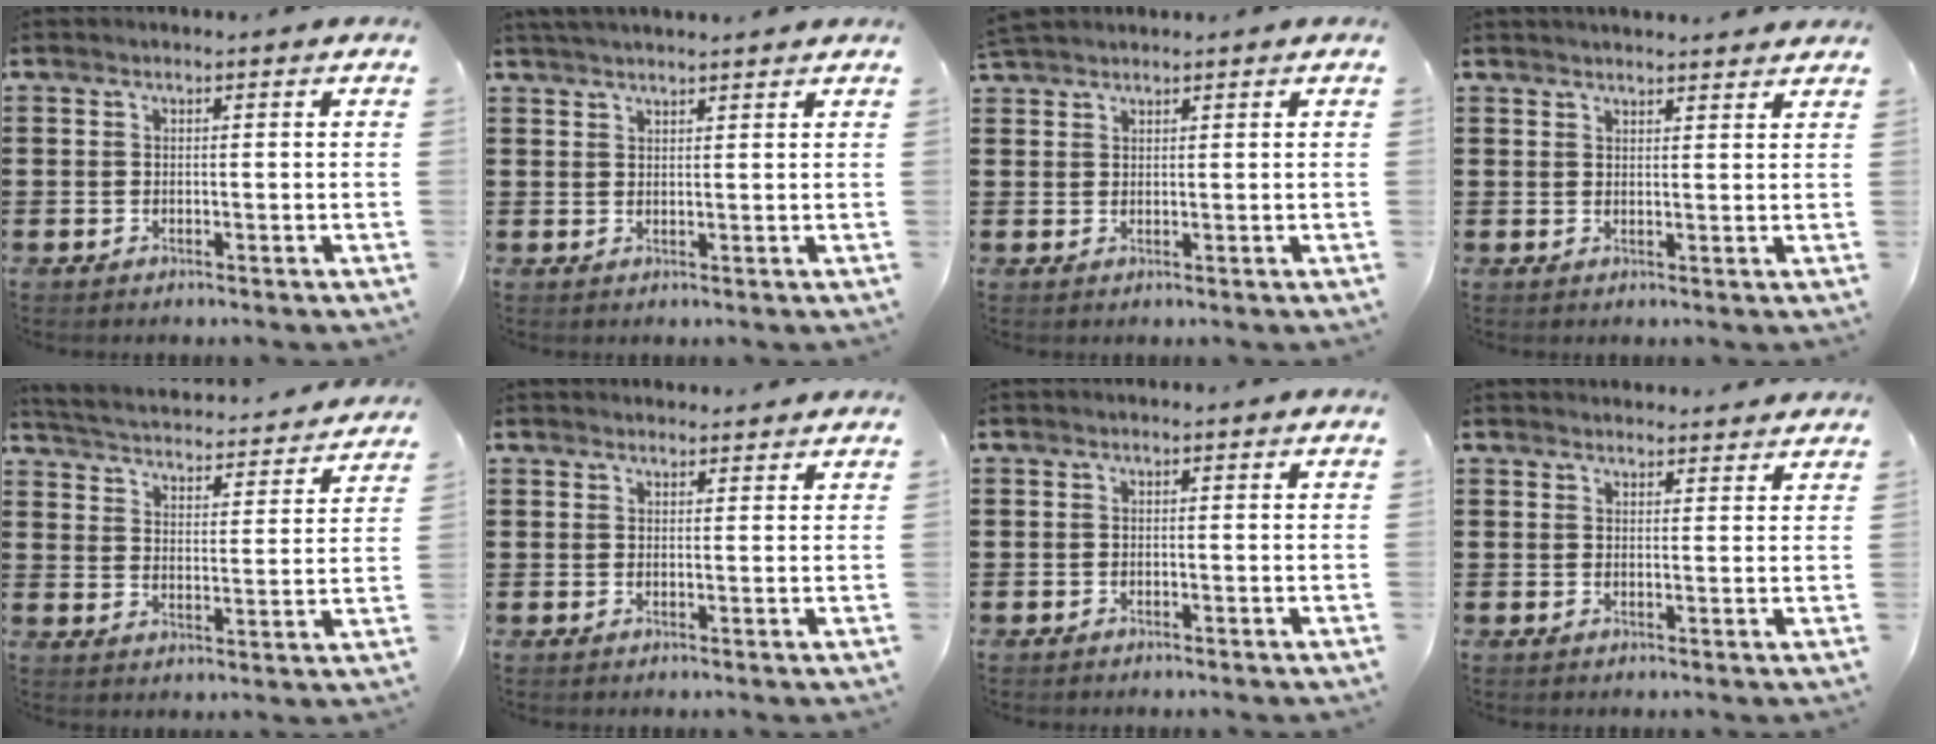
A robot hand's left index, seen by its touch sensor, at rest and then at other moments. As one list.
[{"total": 2.1, "force": [2.1, -0.2, 0.5], "torque": [-0.013, 0.000, 0.040]}, {"total": 2.1, "force": [2.1, 0.4, 0.3], "torque": [-0.011, 0.004, 0.042]}, {"total": 2.0, "force": [2.0, -0.1, 0.1], "torque": [-0.005, -0.002, 0.039]}, {"total": 3.2, "force": [3.2, -0.2, 0.2], "torque": [-0.026, -0.033, 0.045]}, {"total": 1.7, "force": [1.7, 0.3, 0.1], "torque": [-0.005, 0.002, 0.034]}, {"total": 0.0}, {"total": 2.2, "force": [2.2, 0.1, -0.1], "torque": [-0.004, -0.003, 0.043]}]